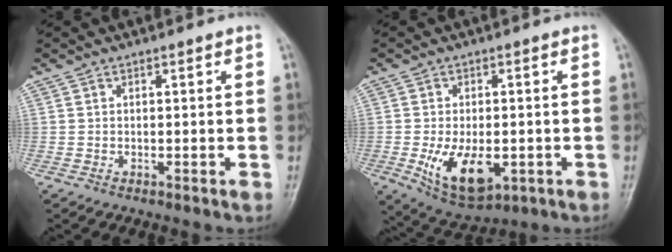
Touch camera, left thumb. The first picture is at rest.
{"total": 11.0, "force": [-2.7, 6.0, 8.8], "torque": [-0.139, -0.008, -0.030]}